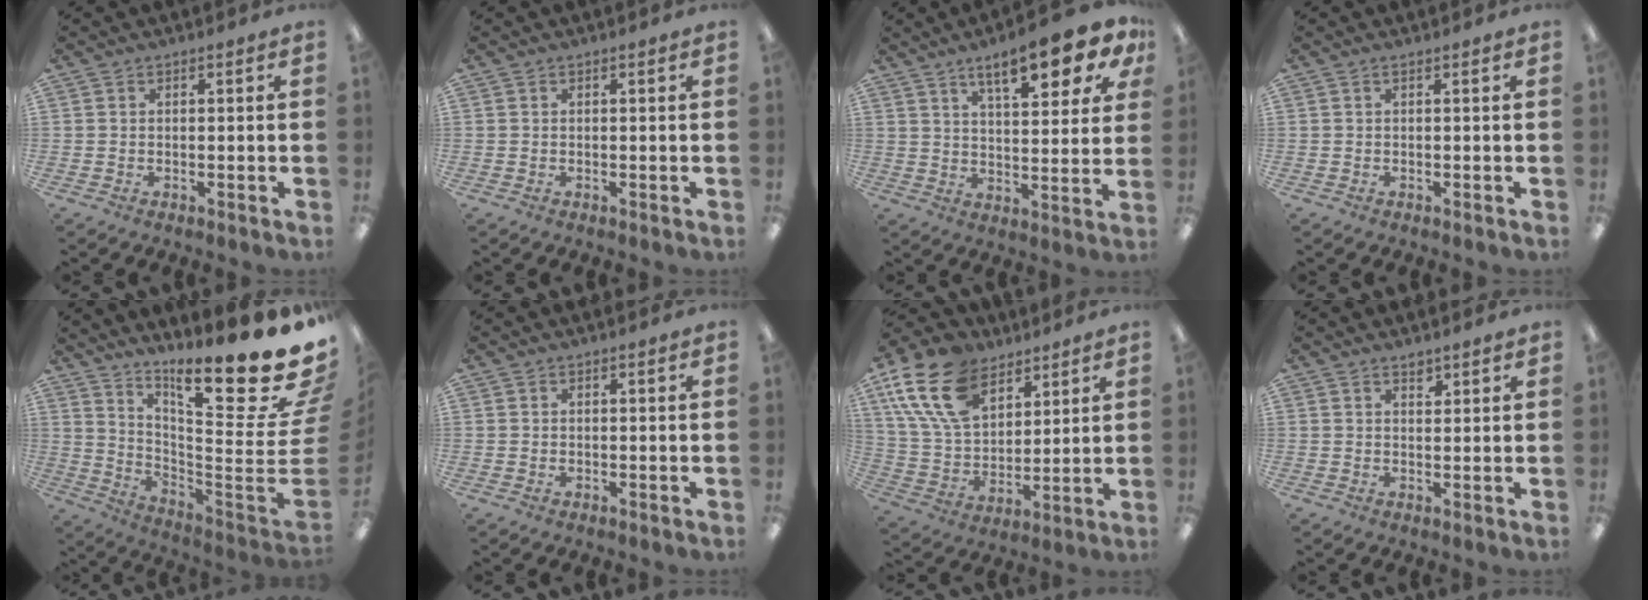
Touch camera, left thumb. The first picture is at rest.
{"total": 0.0}
{"total": 14.0, "force": [8.9, 4.5, 9.9], "torque": [-0.146, -0.040, 0.143]}
{"total": 0.0}
{"total": 22.3, "force": [16.8, 2.7, 14.4], "torque": [-0.205, -0.137, 0.262]}
{"total": 0.6, "force": [0.0, 0.5, 0.1], "torque": [-0.003, 0.004, -0.001]}
{"total": 19.6, "force": [11.0, 12.4, 10.5], "torque": [-0.225, -0.034, 0.206]}
{"total": 1.9, "force": [1.6, 0.9, 0.5], "torque": [0.005, -0.008, 0.027]}